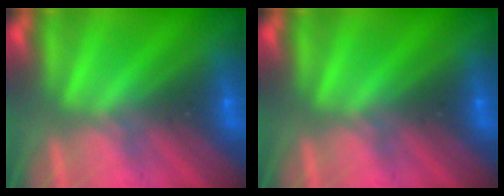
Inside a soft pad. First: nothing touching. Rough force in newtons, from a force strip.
{"total": 0.0}